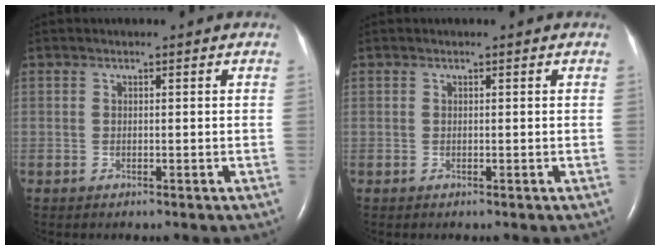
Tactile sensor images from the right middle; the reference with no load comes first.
{"total": 0.0}